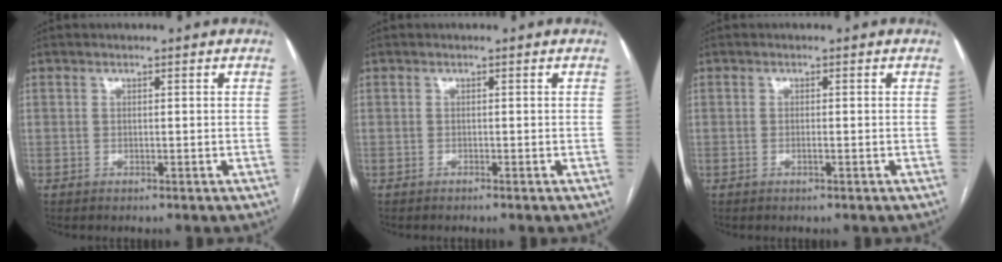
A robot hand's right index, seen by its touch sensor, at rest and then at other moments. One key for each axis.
{"total": 0.0}
{"total": 0.7, "fx": -0.3, "fy": -0.1, "fz": 0.6, "tx": -0.015, "ty": -0.001, "tz": -0.005}